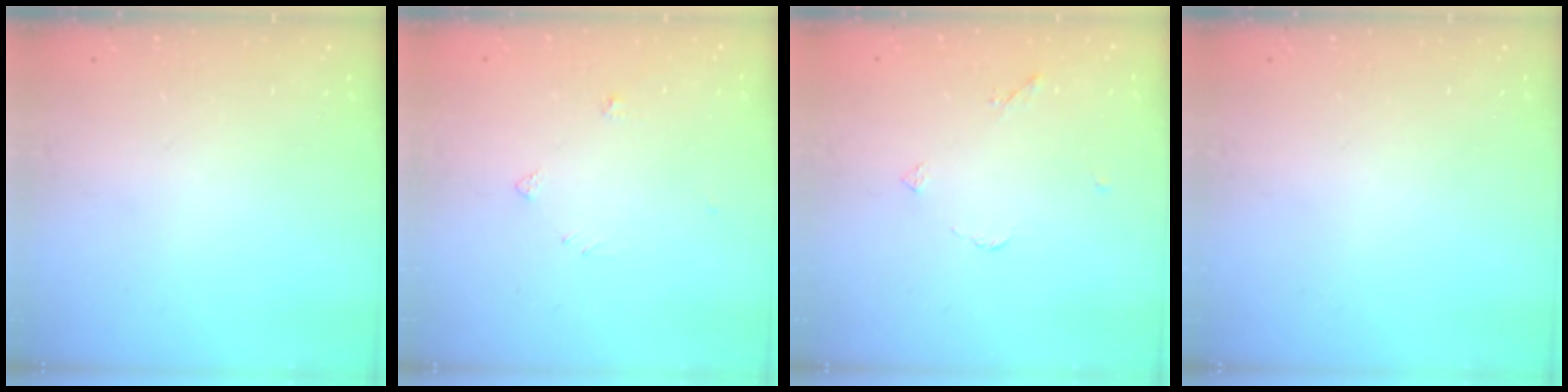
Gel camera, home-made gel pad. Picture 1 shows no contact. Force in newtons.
{"total": 4.2, "press": 4.2, "slide": 0.5}
{"total": 3.5, "press": 3.4, "slide": 0.6}
{"total": 0.0}